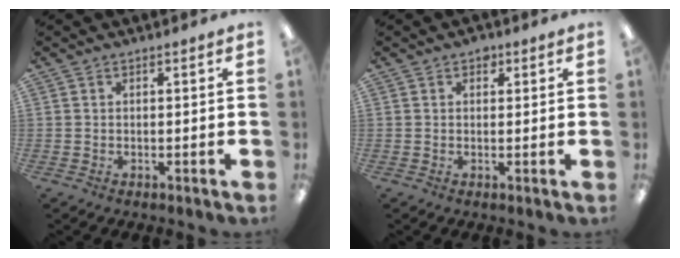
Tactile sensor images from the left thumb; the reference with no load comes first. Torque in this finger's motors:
{"motor_torque": [0.19, 0.07, 0.61, -0.15, 0.00]}